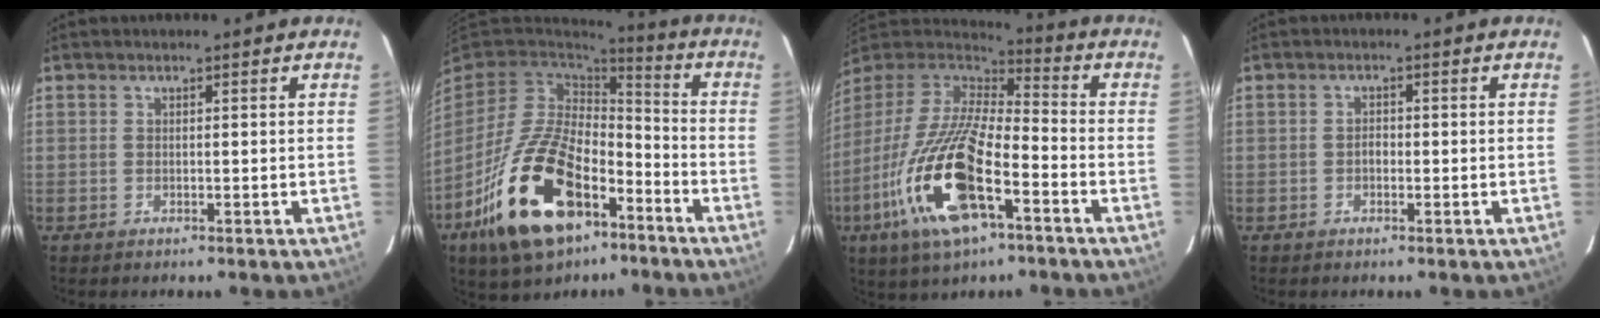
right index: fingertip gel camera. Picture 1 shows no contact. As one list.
[{"total": 23.1, "force": [-11.5, 12.4, 15.8], "torque": [-0.323, -0.009, -0.190]}, {"total": 23.1, "force": [-10.0, 8.0, 19.2], "torque": [-0.392, -0.048, -0.193]}, {"total": 1.2, "force": [-0.4, 0.9, 0.6], "torque": [-0.011, 0.005, -0.008]}]